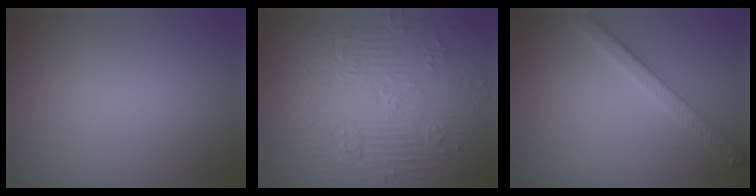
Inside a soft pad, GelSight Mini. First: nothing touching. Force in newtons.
{"total": 11.2, "press": 7.3, "slide": 8.4}
{"total": 2.8, "press": 2.7, "slide": 0.8}